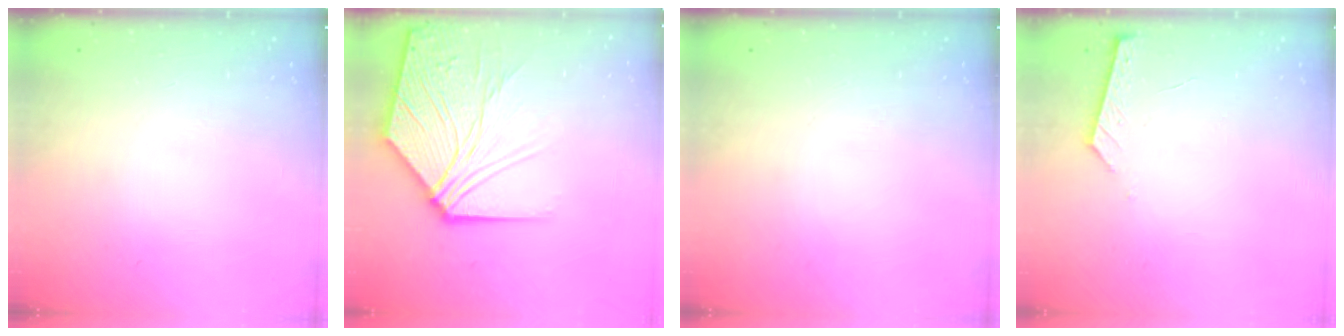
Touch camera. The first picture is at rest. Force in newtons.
{"total": 16.6, "press": 16.3, "slide": 2.9}
{"total": 0.0}
{"total": 3.5, "press": 3.4, "slide": 0.5}